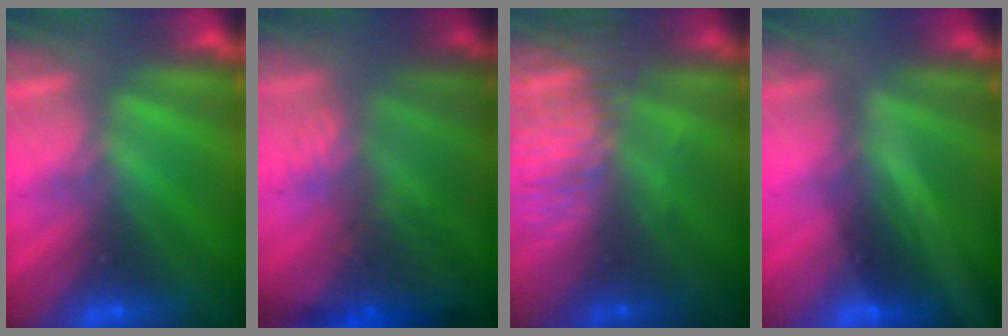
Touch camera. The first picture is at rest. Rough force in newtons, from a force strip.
{"total": 8.8}
{"total": 8.9}
{"total": 2.1}